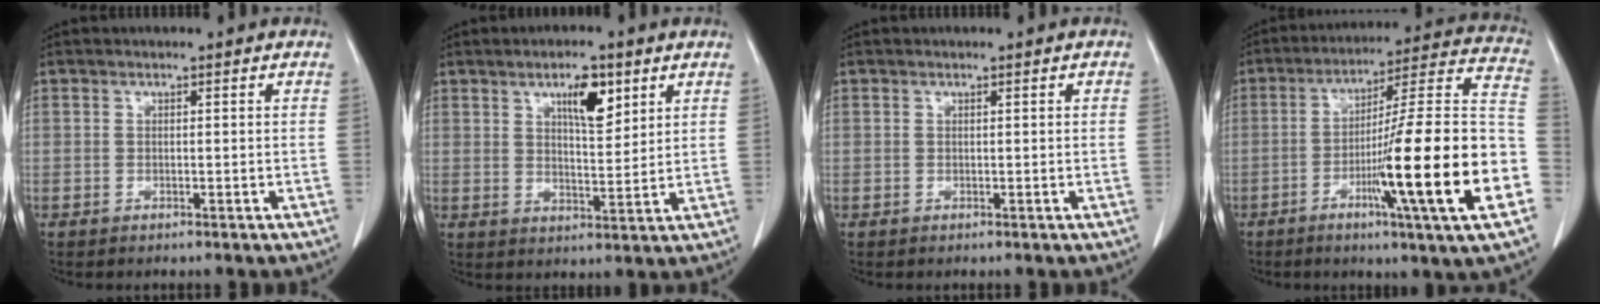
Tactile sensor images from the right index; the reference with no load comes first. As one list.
[{"total": 6.6, "force": [3.5, 2.0, 5.2], "torque": [-0.088, 0.000, 0.059]}, {"total": 0.0}, {"total": 23.2, "force": [-7.0, -0.5, 22.1], "torque": [-0.293, -0.004, -0.118]}]